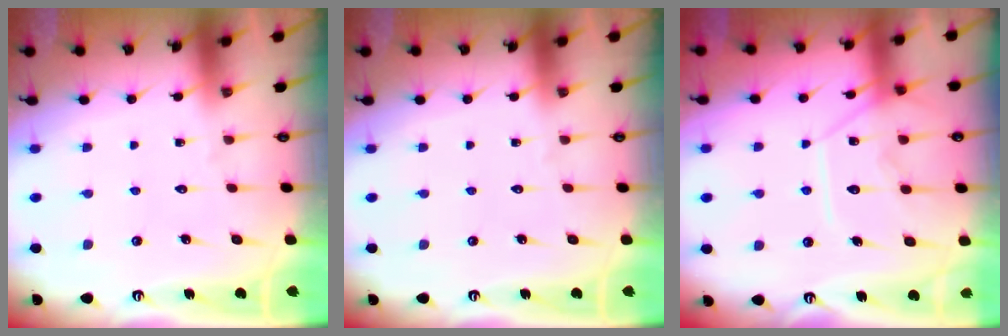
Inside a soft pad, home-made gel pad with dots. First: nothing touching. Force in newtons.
{"total": 0.0}
{"total": 13.0, "press": 12.9, "slide": 1.2}